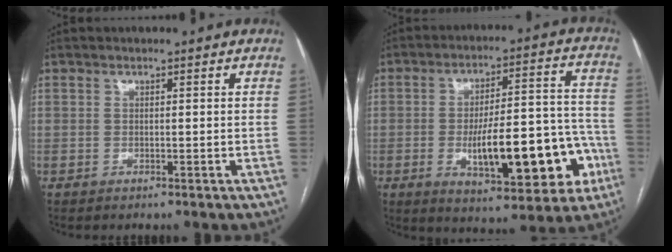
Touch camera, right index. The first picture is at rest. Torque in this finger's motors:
{"motor_torque": [1.16, -0.91, 1.05, 0.21]}